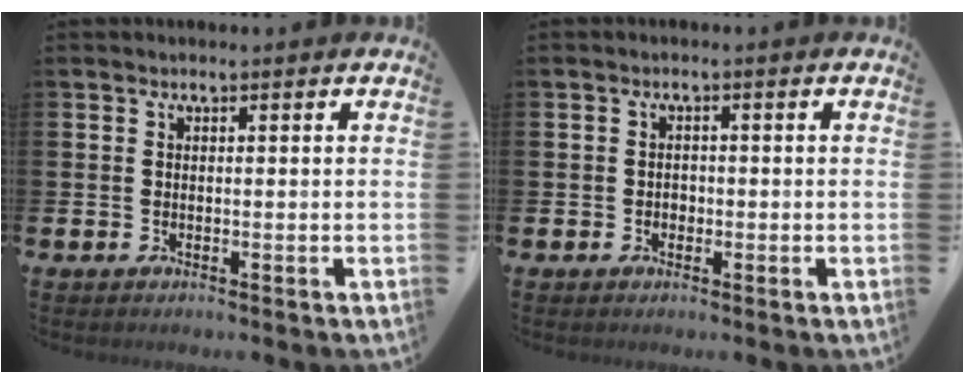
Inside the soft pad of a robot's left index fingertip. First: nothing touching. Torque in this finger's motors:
{"motor_torque": [-0.02, -0.05, 0.00, -0.01]}